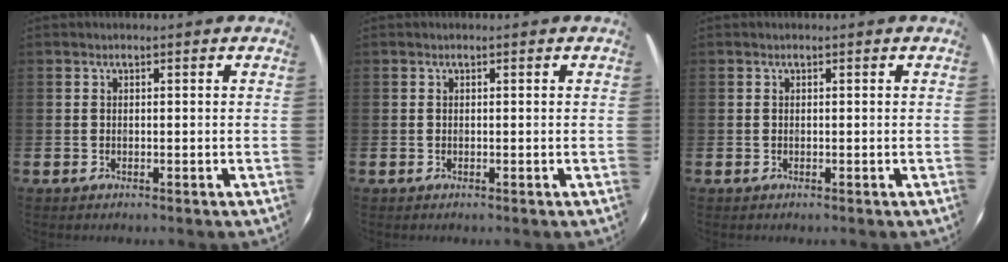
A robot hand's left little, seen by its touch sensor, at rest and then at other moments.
{"total": 0.0}
{"total": 0.0}